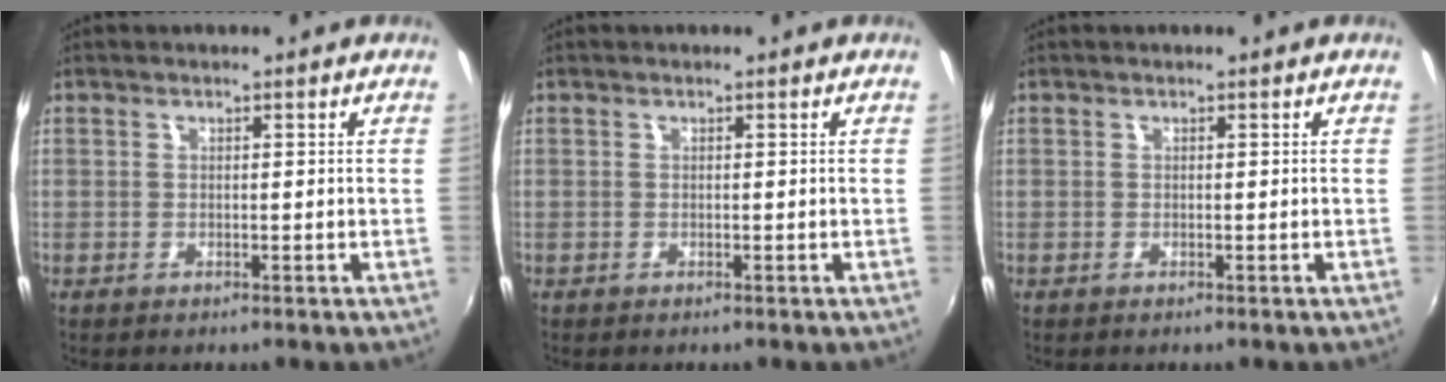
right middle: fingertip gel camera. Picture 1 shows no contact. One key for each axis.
{"total": 0.0}
{"total": 0.0}